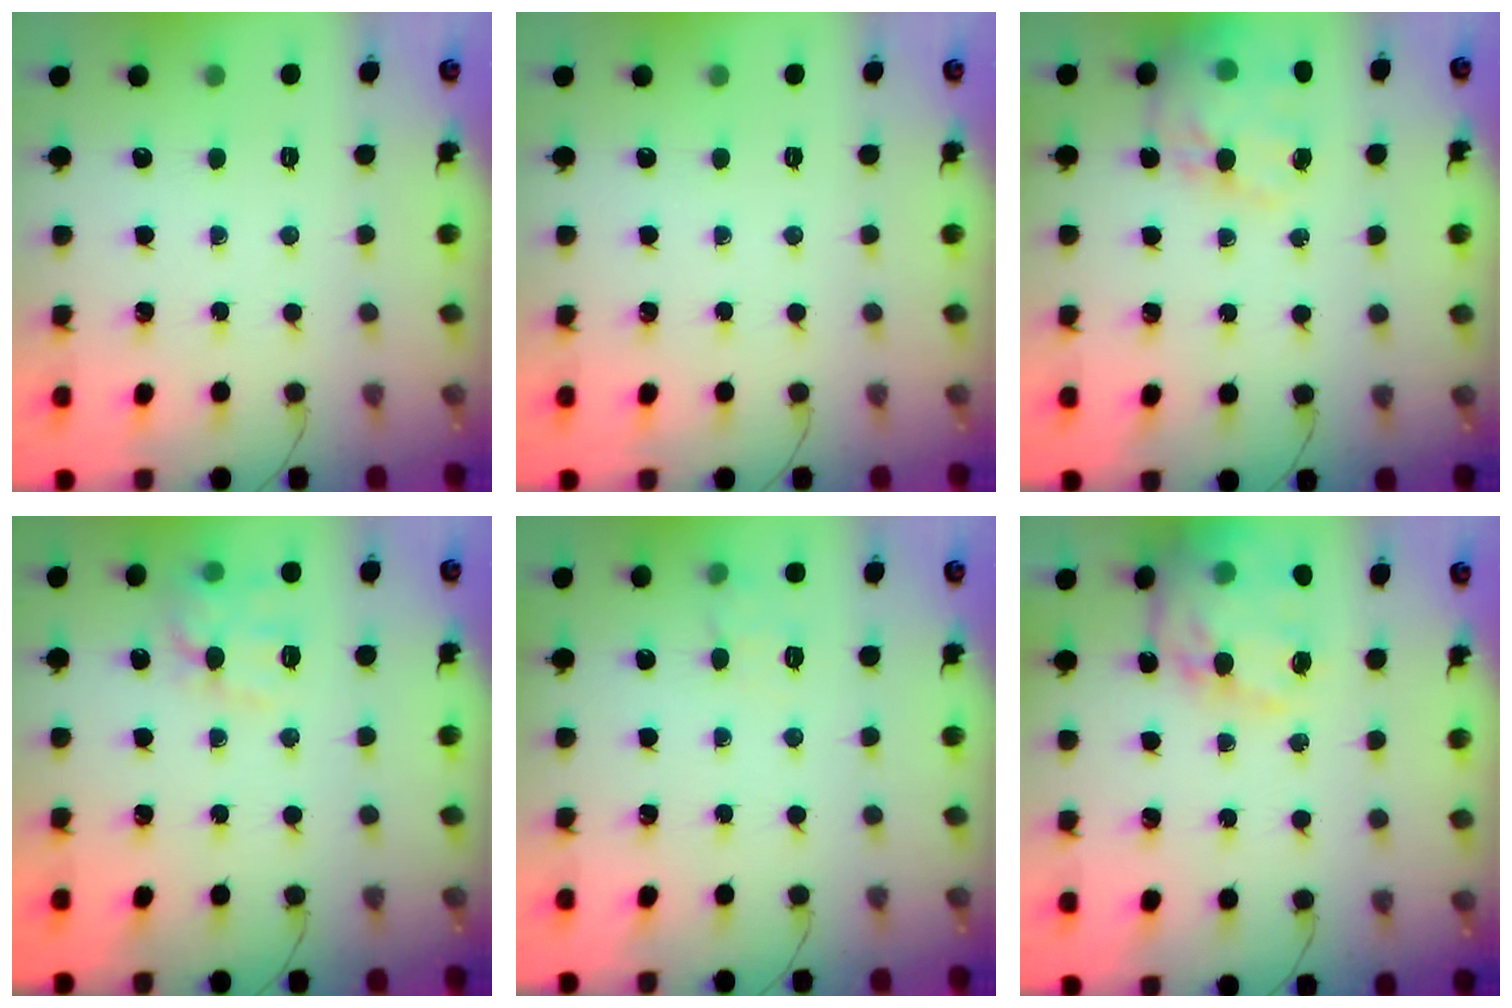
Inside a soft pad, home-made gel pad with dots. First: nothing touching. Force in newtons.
{"total": 0.0}
{"total": 16.7, "press": 16.2, "slide": 4.0}
{"total": 12.0, "press": 12.0, "slide": 0.1}
{"total": 7.4, "press": 7.2, "slide": 1.8}
{"total": 20.4, "press": 19.9, "slide": 4.6}